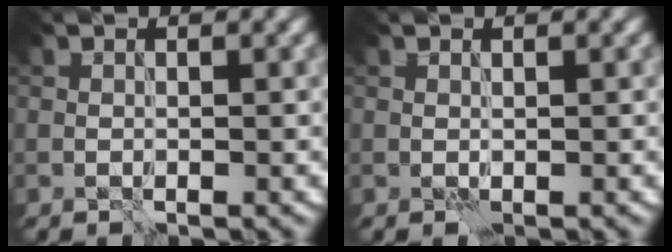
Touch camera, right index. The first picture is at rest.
{"total": 0.0}